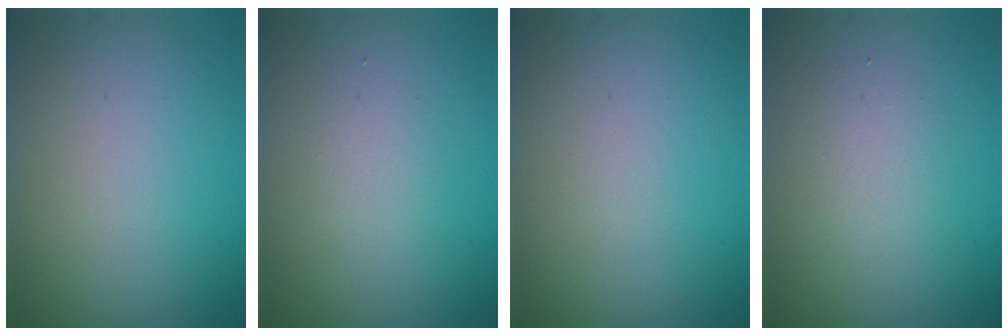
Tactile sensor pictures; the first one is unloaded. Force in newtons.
{"total": 1.4, "press": 1.4, "slide": 0.1}
{"total": 0.0}
{"total": 2.5, "press": 2.5, "slide": 0.2}